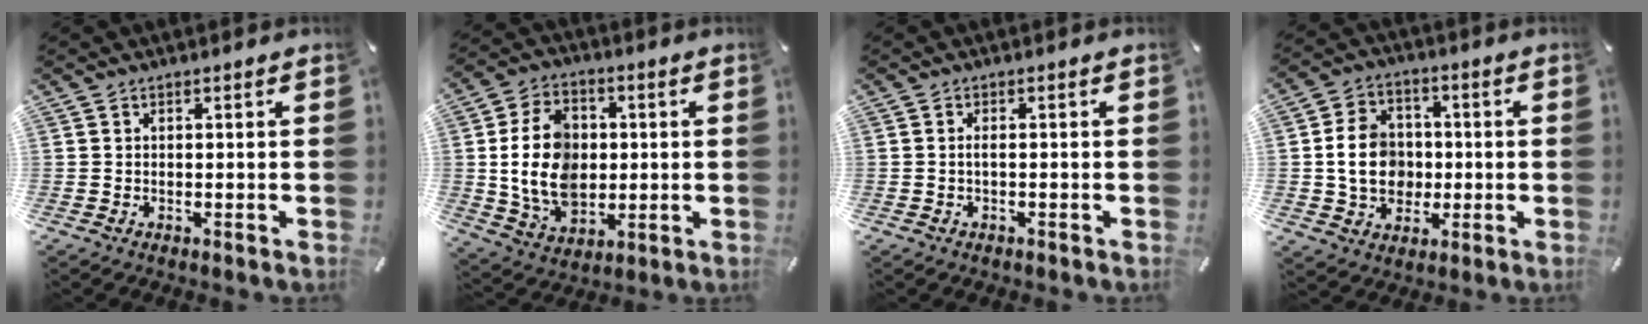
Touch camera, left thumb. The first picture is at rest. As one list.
[{"total": 15.4, "force": [0.6, 11.7, 10.0], "torque": [-0.202, 0.007, 0.009]}, {"total": 1.2, "force": [-0.3, 0.4, 1.1], "torque": [-0.022, 0.000, -0.006]}, {"total": 10.9, "force": [-0.3, 9.3, 5.6], "torque": [-0.104, 0.012, -0.004]}]